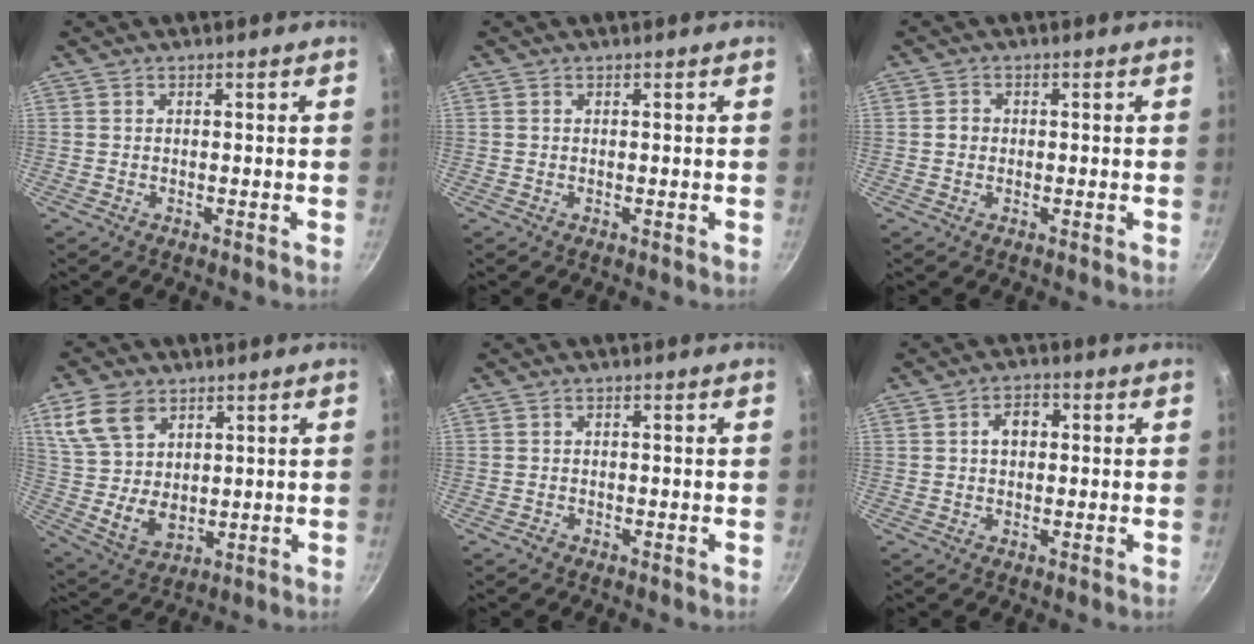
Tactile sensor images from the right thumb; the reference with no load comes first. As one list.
[{"total": 0.0}, {"total": 1.6, "force": [-0.1, 1.5, 0.7], "torque": [-0.005, 0.008, -0.003]}, {"total": 12.7, "force": [5.4, 8.9, 7.3], "torque": [-0.116, -0.024, 0.121]}, {"total": 1.1, "force": [-0.7, 0.7, 0.3], "torque": [-0.007, 0.008, -0.012]}, {"total": 4.3, "force": [0.6, 3.1, 2.9], "torque": [-0.022, 0.012, 0.005]}]